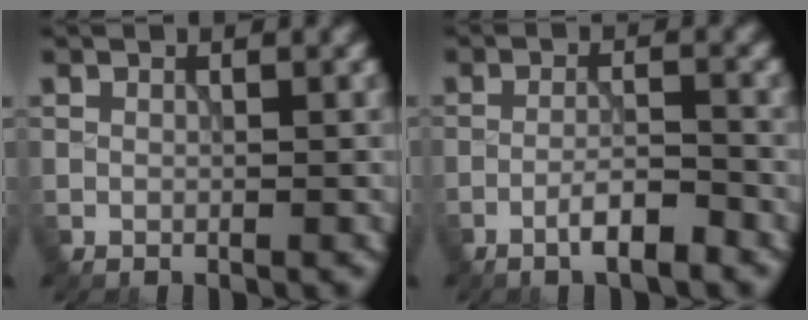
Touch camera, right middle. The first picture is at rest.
{"total": 3.3, "force": [-2.1, 0.4, 2.4], "torque": [-0.040, 0.009, -0.042]}